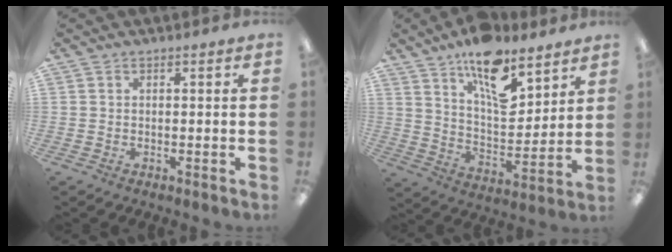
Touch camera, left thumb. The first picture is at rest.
{"total": 16.1, "force": [10.7, 7.0, 9.8], "torque": [-0.149, -0.059, 0.183]}